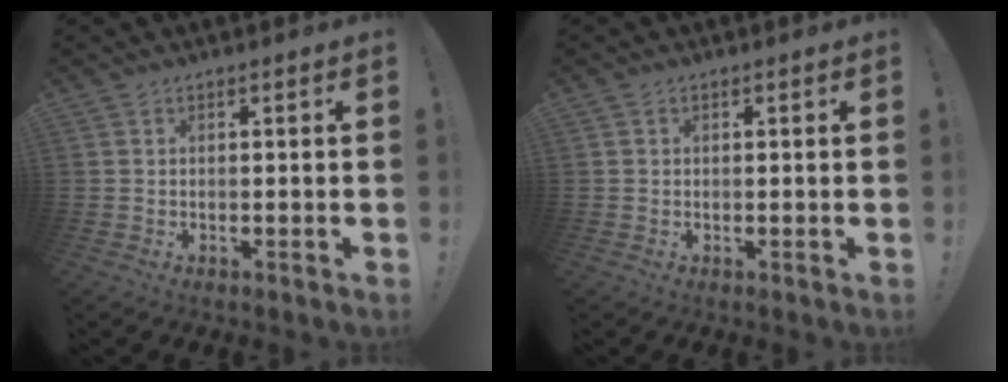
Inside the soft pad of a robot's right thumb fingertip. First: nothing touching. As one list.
[{"total": 0.5, "force": [0.0, 0.5, 0.1], "torque": [-0.001, 0.002, -0.001]}]